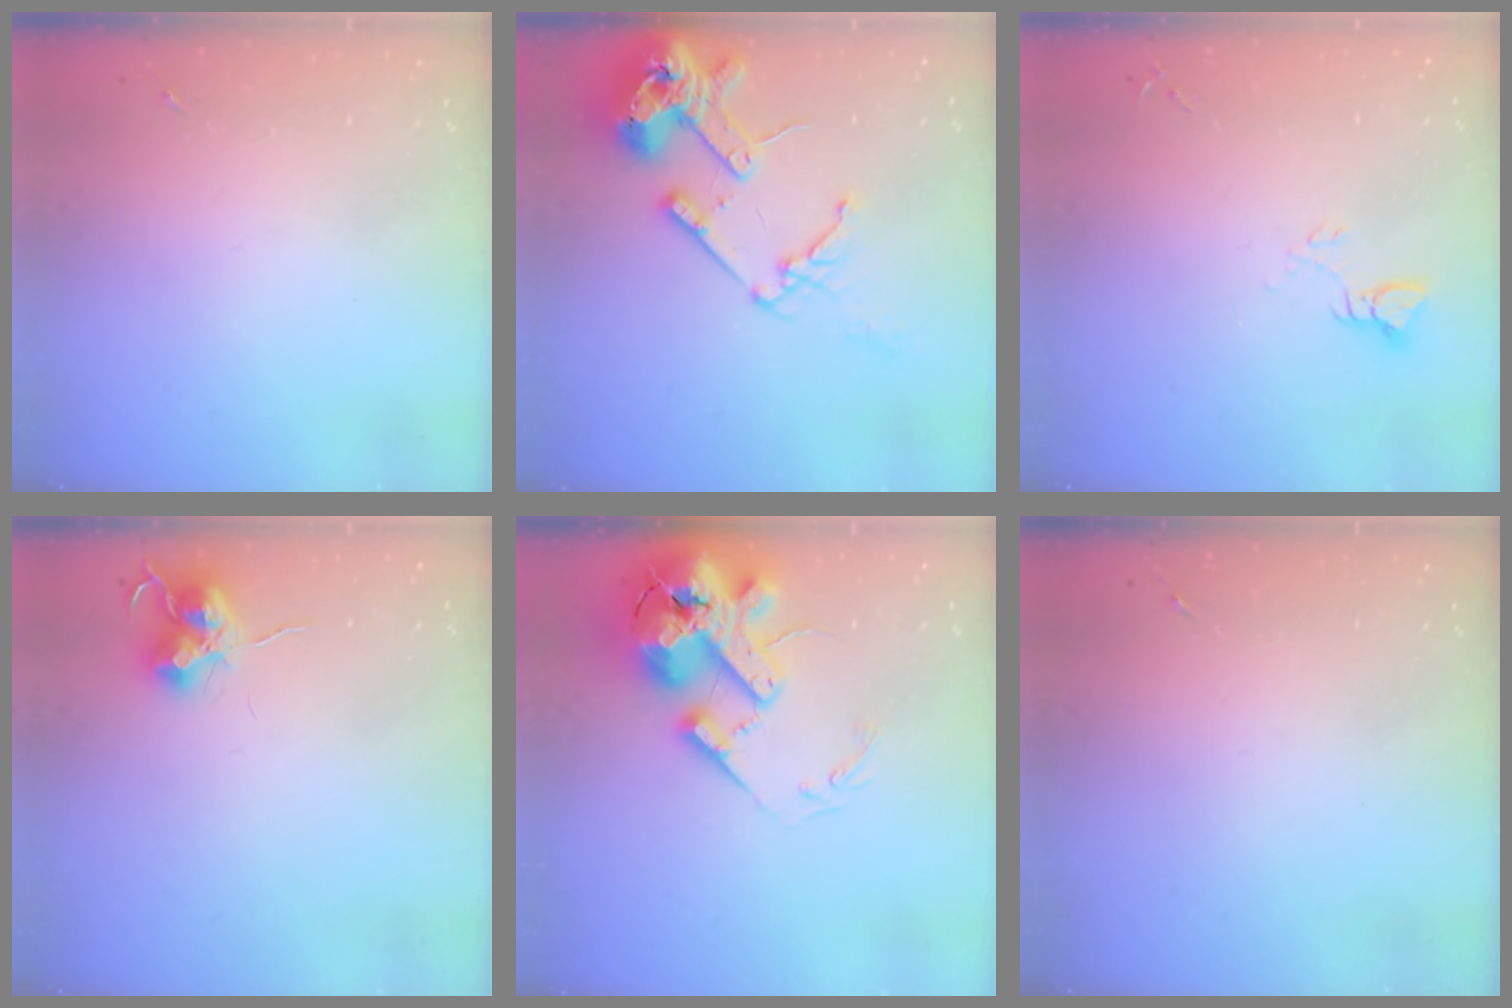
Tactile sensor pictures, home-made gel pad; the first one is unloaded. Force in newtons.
{"total": 17.6, "press": 17.4, "slide": 2.3}
{"total": 3.5, "press": 3.4, "slide": 0.3}
{"total": 10.9, "press": 10.8, "slide": 0.8}
{"total": 20.9, "press": 20.6, "slide": 3.4}
{"total": 0.0}